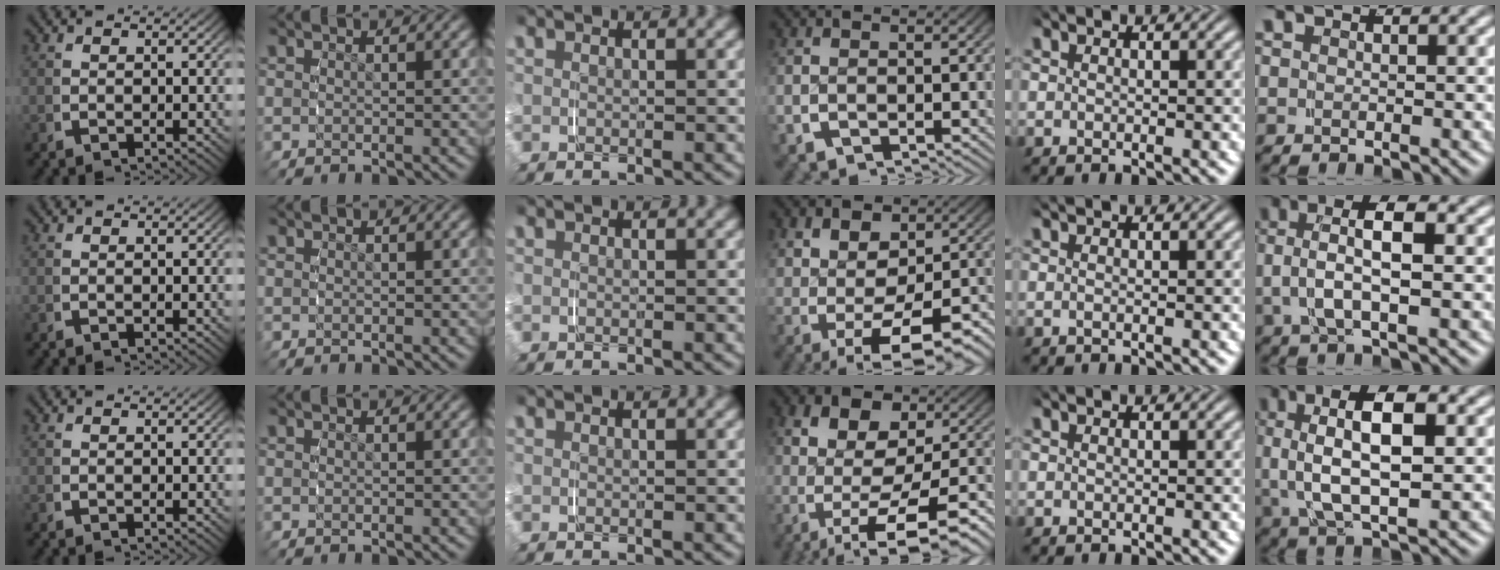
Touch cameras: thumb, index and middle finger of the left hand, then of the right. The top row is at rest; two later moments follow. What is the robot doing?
{"motion": "grasp_and_lifting", "object": "shirt"}